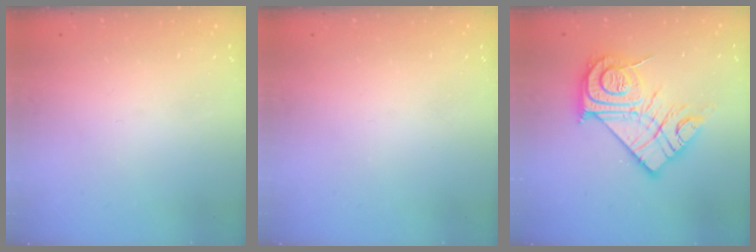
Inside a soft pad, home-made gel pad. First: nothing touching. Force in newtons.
{"total": 0.0}
{"total": 20.8, "press": 20.7, "slide": 1.7}